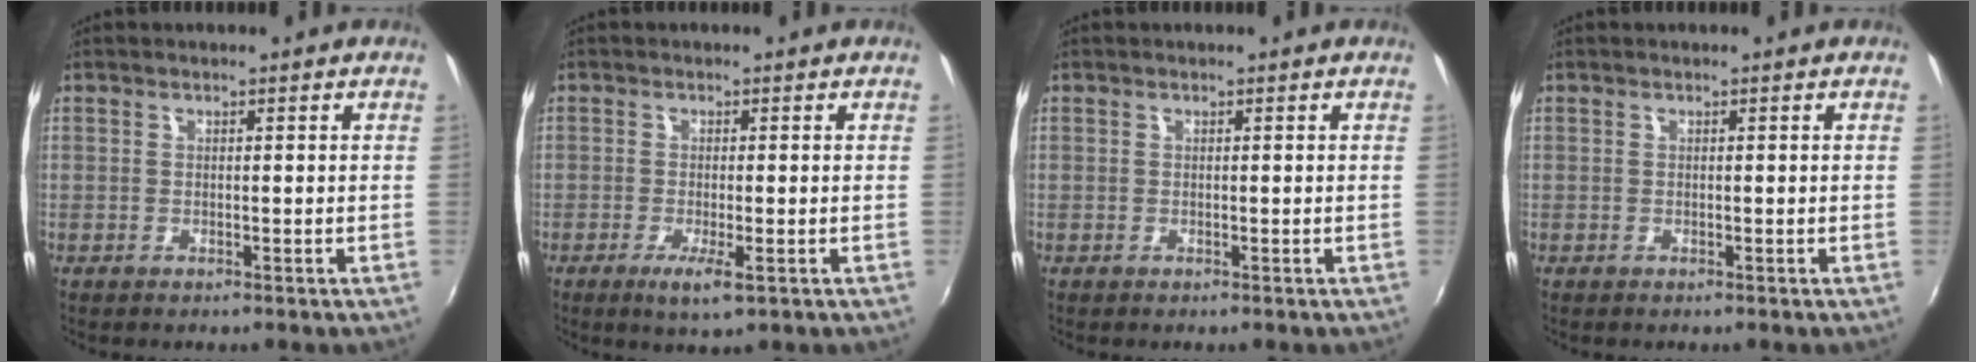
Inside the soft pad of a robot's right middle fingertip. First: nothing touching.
{"total": 3.7, "force": [-1.4, 0.2, 3.4], "torque": [-0.071, -0.014, -0.027]}
{"total": 0.0}
{"total": 0.0}